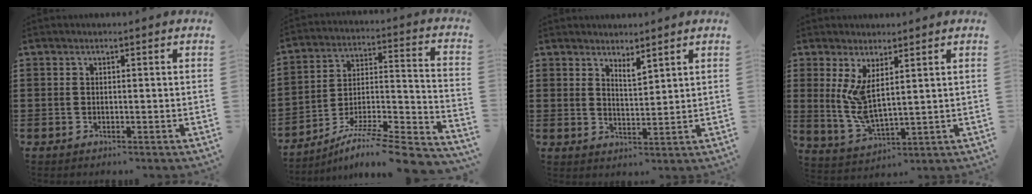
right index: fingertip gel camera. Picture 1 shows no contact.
{"total": 7.8, "force": [-6.5, 0.2, 4.3], "torque": [-0.069, -0.007, -0.132]}
{"total": 2.6, "force": [2.5, 0.3, 0.6], "torque": [-0.017, -0.001, 0.046]}
{"total": 6.4, "force": [2.3, 2.4, 5.4], "torque": [-0.138, -0.017, 0.037]}